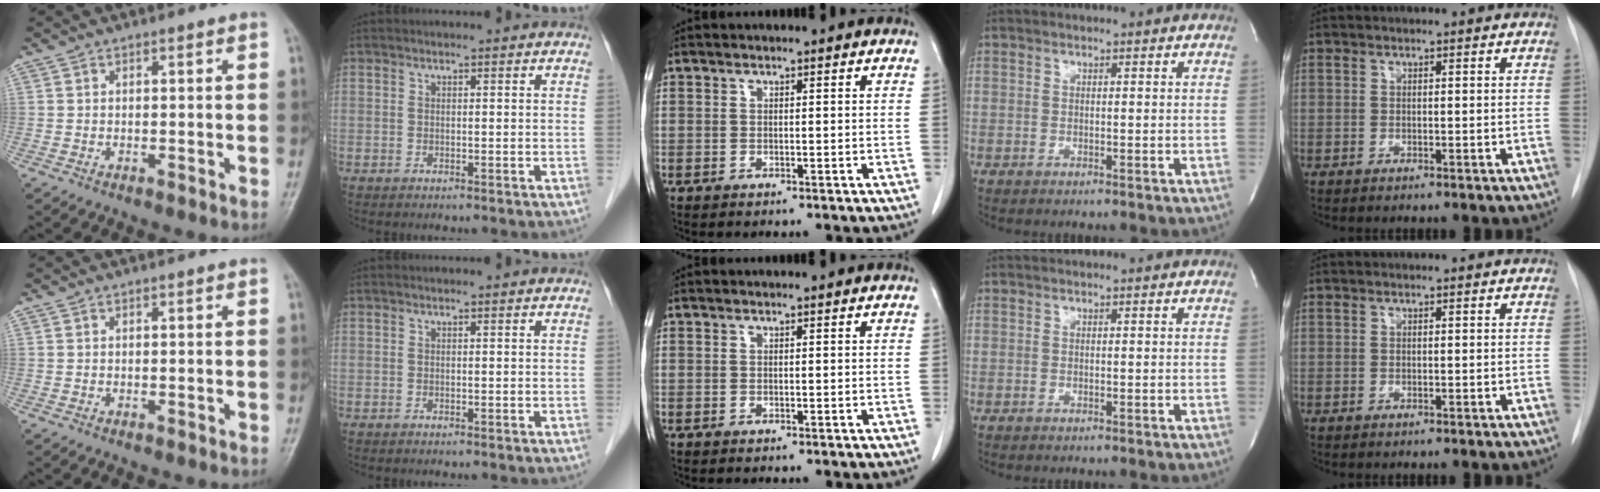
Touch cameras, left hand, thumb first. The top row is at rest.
{}